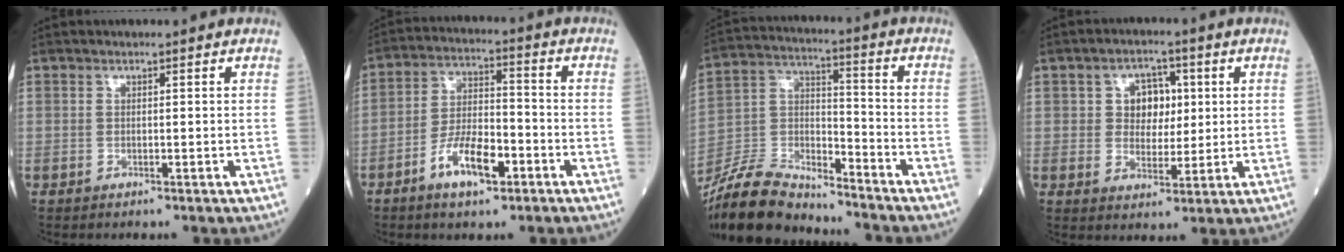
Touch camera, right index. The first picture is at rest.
{"total": 7.9, "force": [-4.1, 3.0, 6.0], "torque": [-0.118, 0.009, -0.073]}
{"total": 14.2, "force": [-13.3, 3.2, 4.0], "torque": [-0.083, 0.017, -0.249]}
{"total": 5.8, "force": [1.4, 4.2, 3.8], "torque": [-0.059, 0.015, 0.029]}